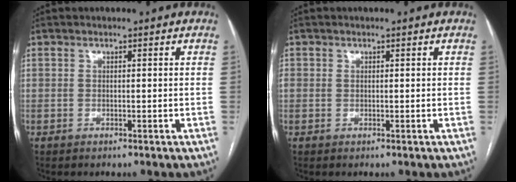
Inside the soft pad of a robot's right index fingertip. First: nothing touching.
{"total": 0.6, "force": [0.1, 0.6, 0.2], "torque": [0.002, 0.007, 0.002]}